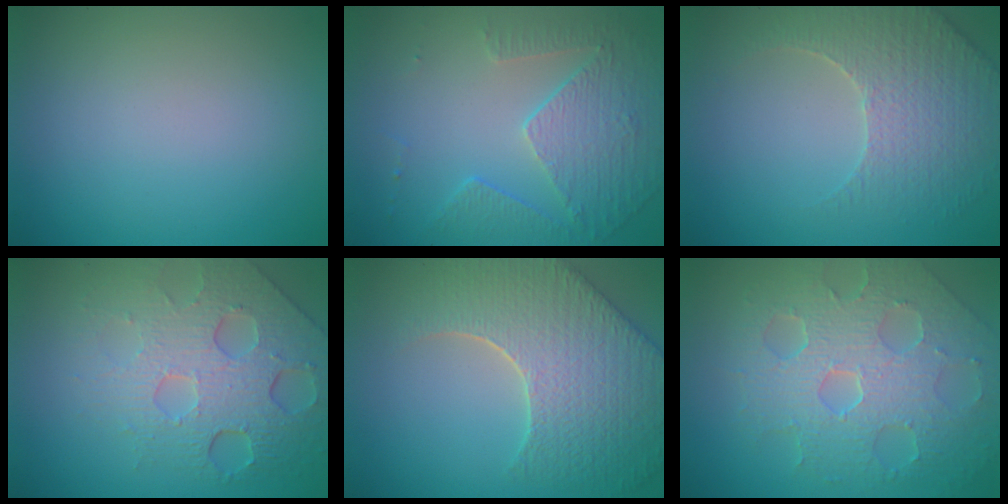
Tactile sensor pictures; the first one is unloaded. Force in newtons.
{"total": 5.3, "press": 3.8, "slide": 3.7}
{"total": 3.8, "press": 3.7, "slide": 0.8}
{"total": 7.9, "press": 5.3, "slide": 5.8}
{"total": 8.7, "press": 6.3, "slide": 6.0}
{"total": 8.2, "press": 5.6, "slide": 6.0}